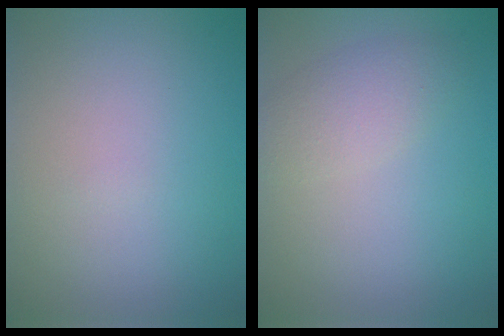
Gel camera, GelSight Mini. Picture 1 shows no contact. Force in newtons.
{"total": 2.7, "press": 2.7, "slide": 0.1}